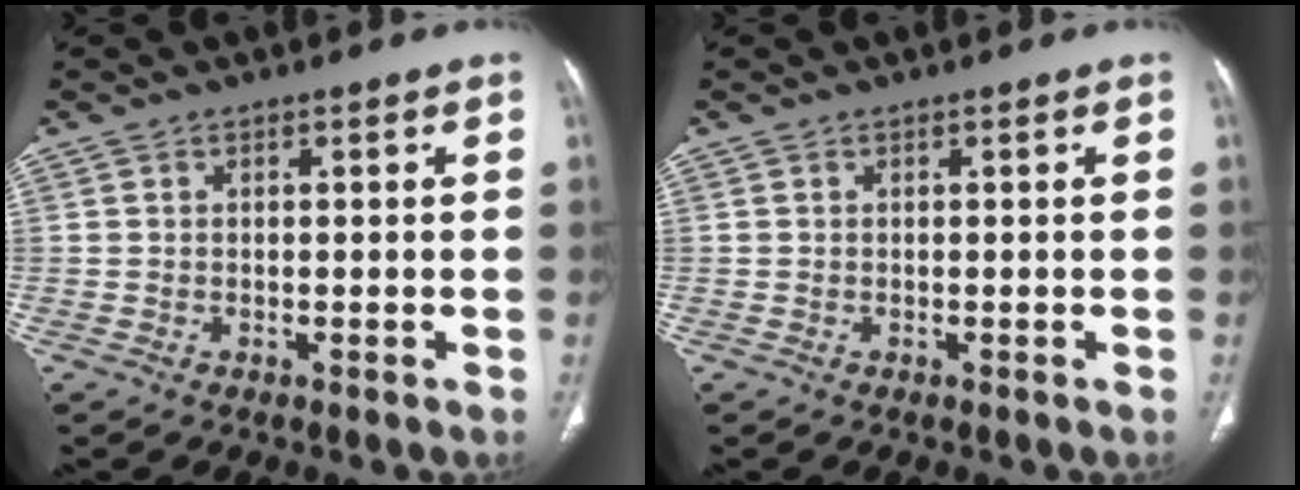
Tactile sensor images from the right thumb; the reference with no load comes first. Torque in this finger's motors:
{"motor_torque": [0.03, 0.03, 0.00, 0.00, 0.00]}